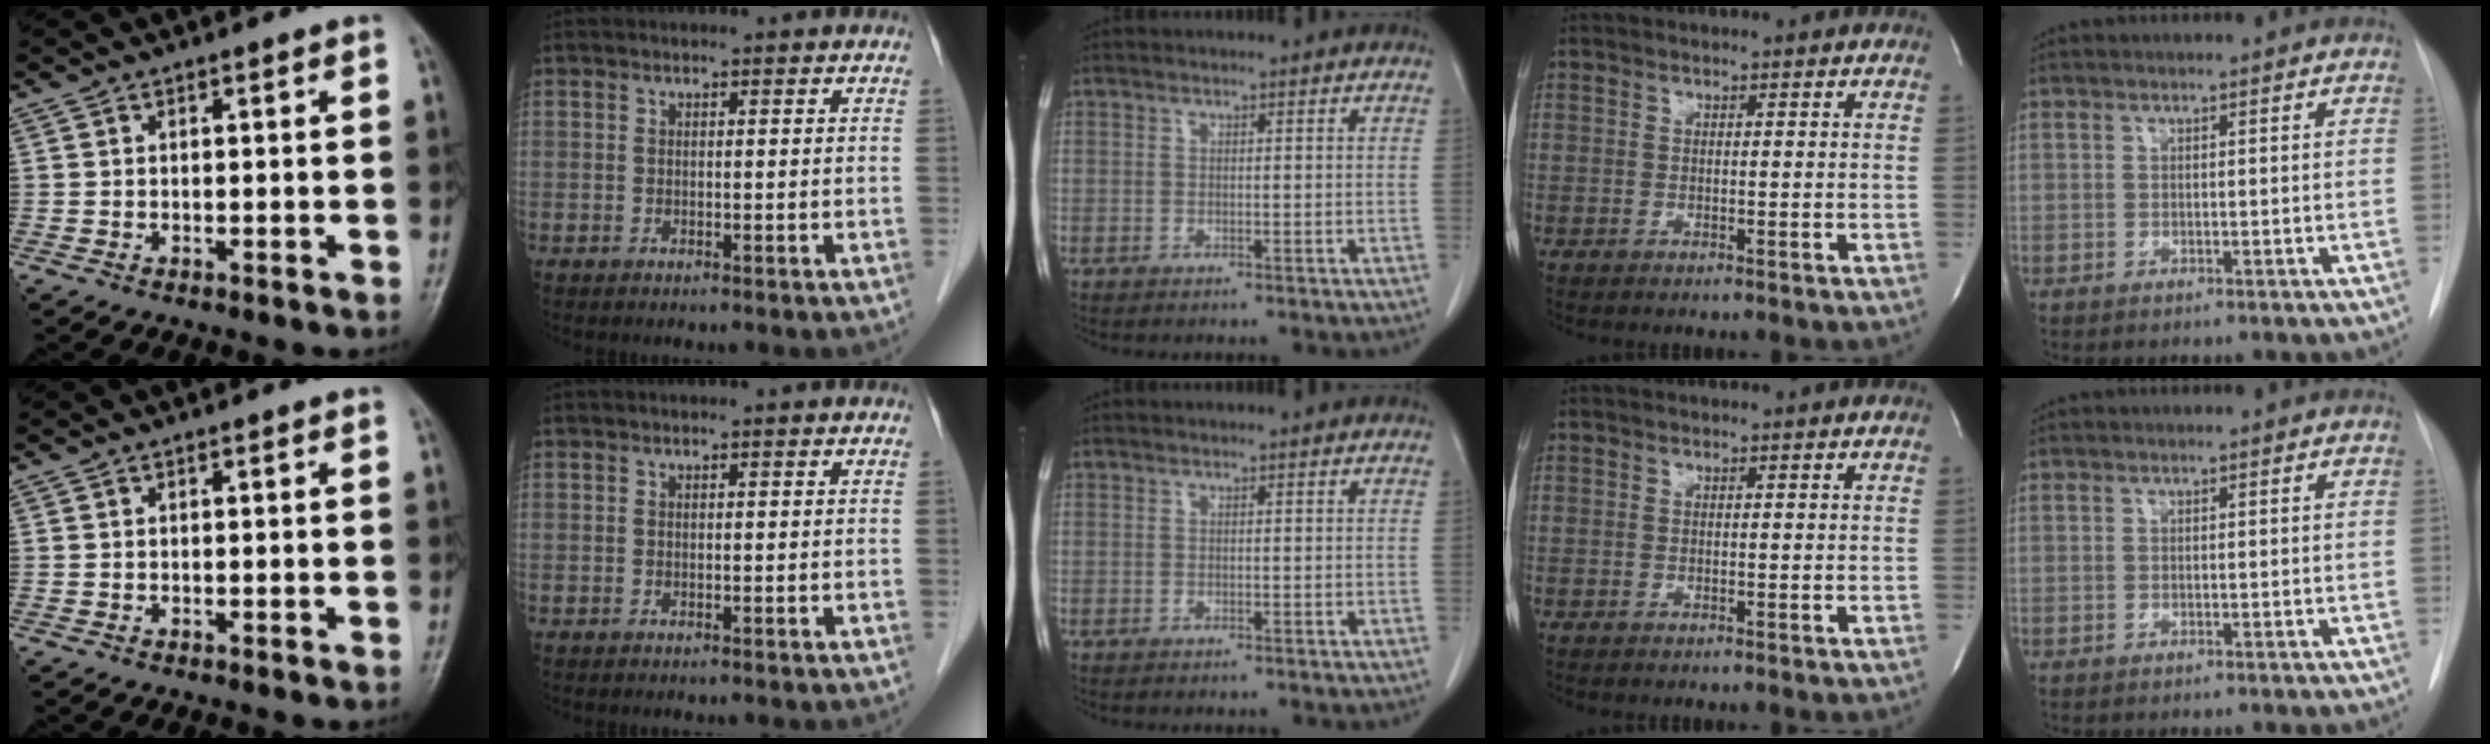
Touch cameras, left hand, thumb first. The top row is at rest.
{}